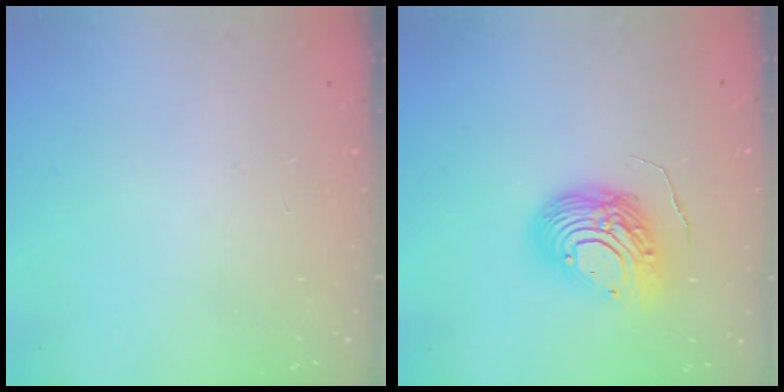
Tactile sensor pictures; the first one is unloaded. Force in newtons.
{"total": 12.0, "press": 12.0, "slide": 1.1}